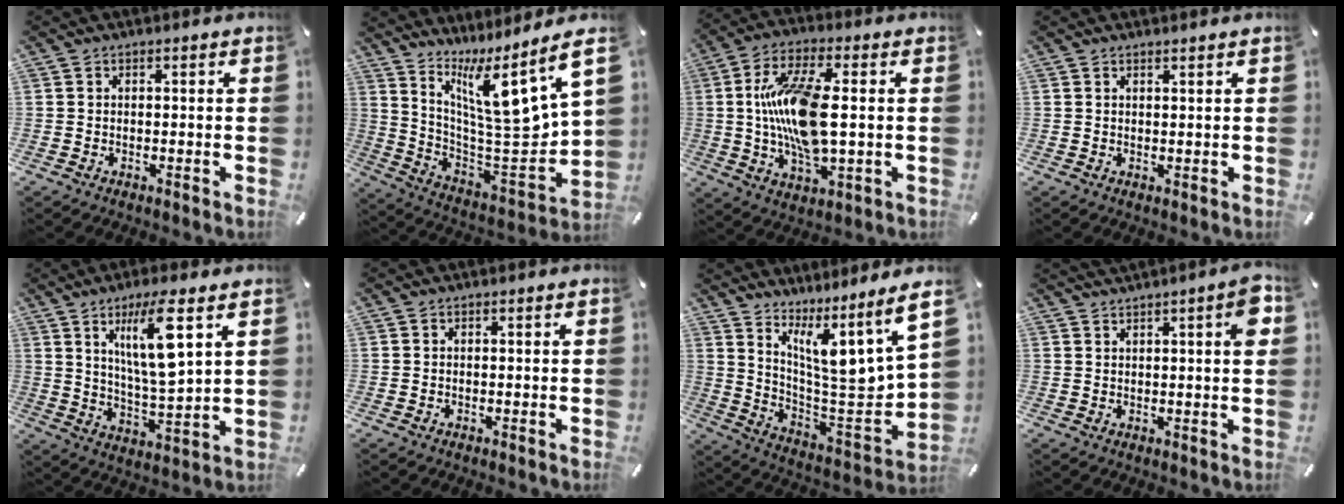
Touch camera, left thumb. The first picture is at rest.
{"total": 14.0, "force": [9.6, 1.6, 10.1], "torque": [-0.162, -0.102, 0.145]}
{"total": 16.5, "force": [1.0, 6.8, 15.1], "torque": [-0.320, -0.009, 0.012]}
{"total": 0.9, "force": [0.8, -0.2, 0.1], "torque": [-0.002, -0.002, 0.015]}
{"total": 13.3, "force": [6.1, 2.8, 11.5], "torque": [-0.207, -0.018, 0.096]}
{"total": 0.0}
{"total": 11.9, "force": [8.7, 1.0, 8.1], "torque": [-0.125, -0.105, 0.131]}
{"total": 5.5, "force": [2.6, 0.8, 4.7], "torque": [-0.068, -0.012, 0.040]}